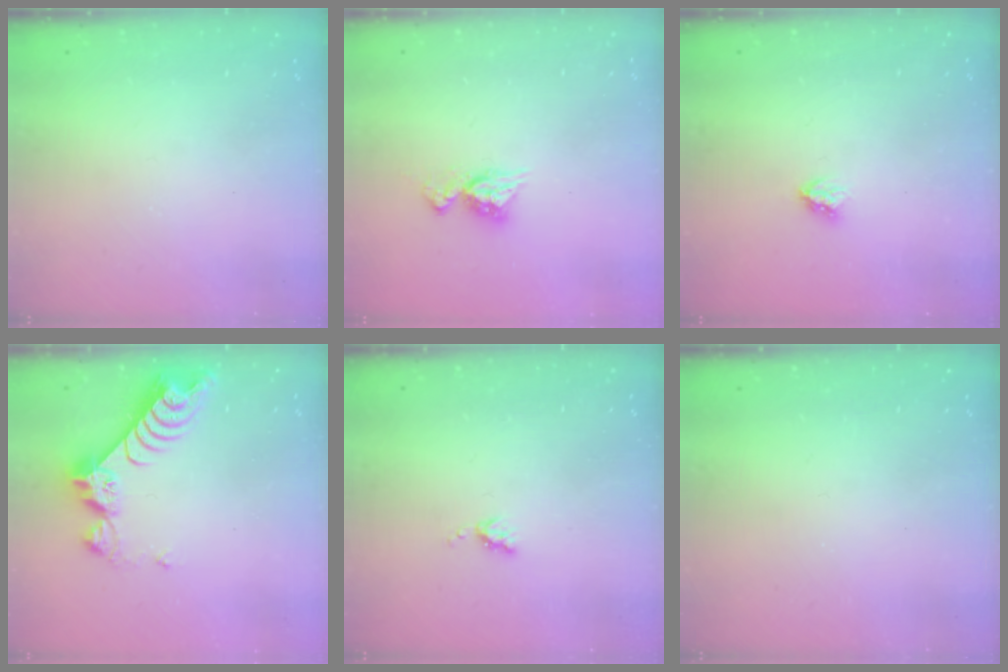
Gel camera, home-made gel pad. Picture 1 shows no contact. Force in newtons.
{"total": 7.5, "press": 7.4, "slide": 0.8}
{"total": 3.0, "press": 2.9, "slide": 0.4}
{"total": 9.0, "press": 8.9, "slide": 0.9}
{"total": 4.0, "press": 4.0, "slide": 0.6}
{"total": 0.0}